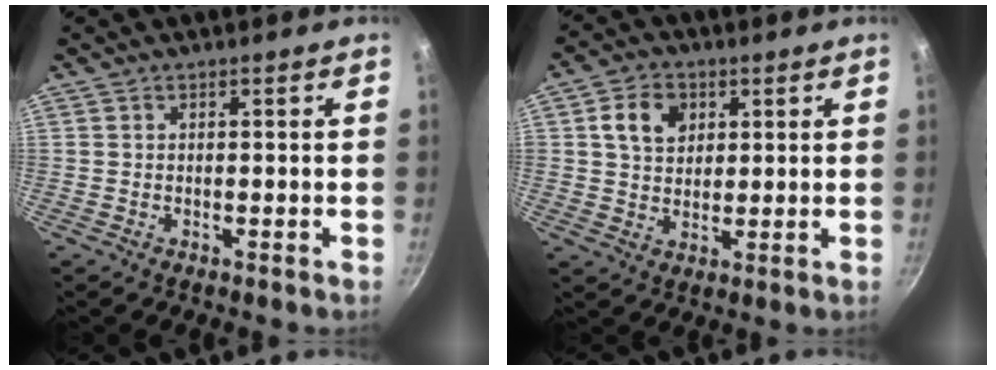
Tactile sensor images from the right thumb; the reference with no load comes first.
{"total": 7.5, "force": [2.5, 5.7, 4.2], "torque": [-0.054, 0.001, 0.039]}